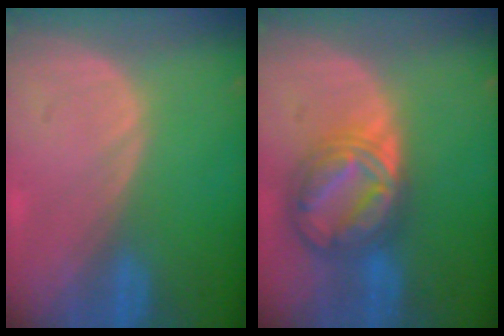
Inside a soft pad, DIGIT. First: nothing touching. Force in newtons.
{"total": 8.6, "press": 8.5, "slide": 0.6}